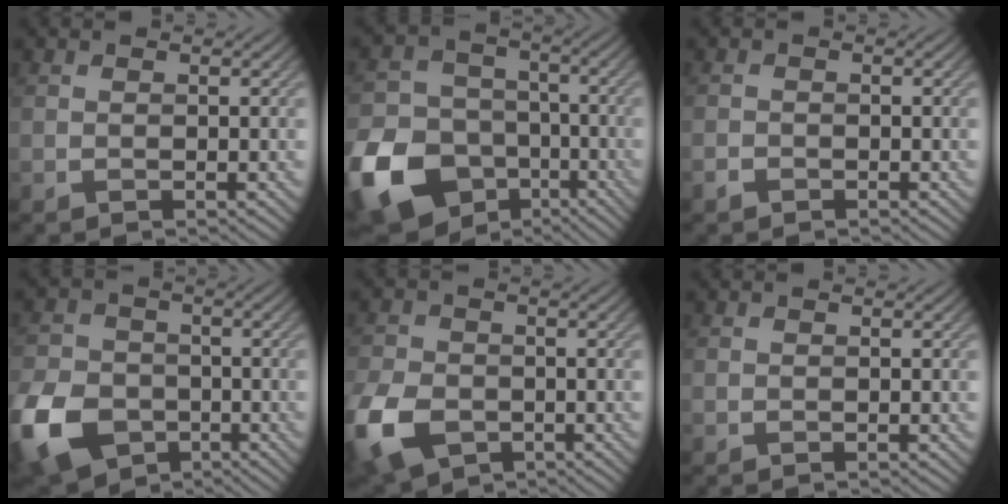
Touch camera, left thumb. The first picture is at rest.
{"total": 16.8, "force": [-8.1, 12.7, 7.5], "torque": [-0.217, -0.047, -0.145]}
{"total": 1.0, "force": [-0.8, 0.6, 0.3], "torque": [-0.008, -0.001, -0.017]}
{"total": 12.4, "force": [-5.4, 9.1, 6.4], "torque": [-0.182, -0.041, -0.110]}
{"total": 10.1, "force": [-4.3, 6.9, 6.0], "torque": [-0.168, -0.029, -0.085]}
{"total": 0.0}